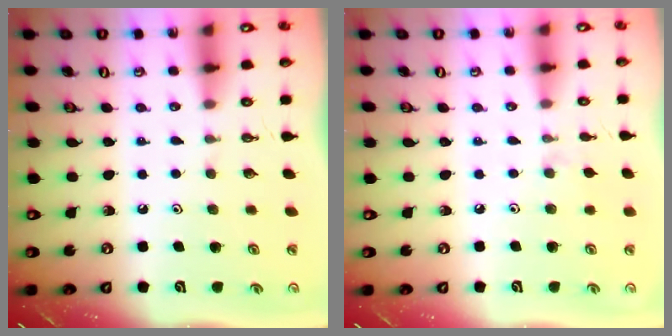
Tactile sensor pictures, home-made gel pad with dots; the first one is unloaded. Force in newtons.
{"total": 2.4, "press": 2.3, "slide": 0.5}